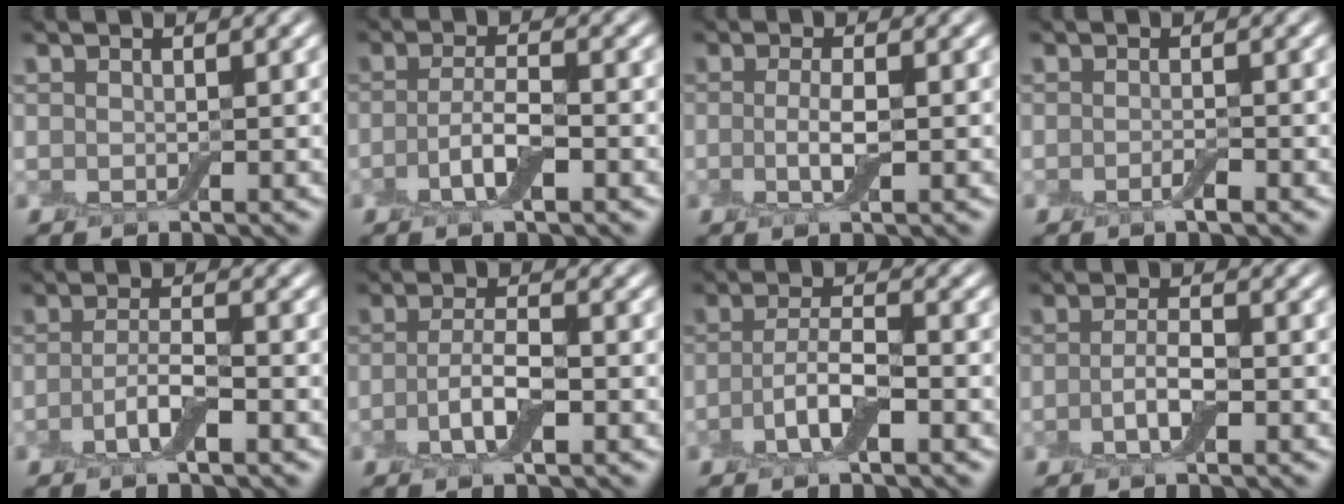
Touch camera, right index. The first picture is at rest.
{"total": 3.3, "force": [-1.1, 0.9, 2.9], "torque": [-0.061, 0.002, -0.027]}
{"total": 2.6, "force": [-0.3, 0.6, 2.5], "torque": [-0.052, -0.006, -0.009]}
{"total": 1.2, "force": [-0.6, 0.2, 1.1], "torque": [-0.019, -0.004, -0.012]}
{"total": 3.0, "force": [-1.2, 0.8, 2.6], "torque": [-0.054, 0.004, -0.030]}
{"total": 3.4, "force": [-1.0, 1.0, 3.1], "torque": [-0.064, -0.001, -0.024]}
{"total": 3.8, "force": [-1.4, 1.1, 3.3], "torque": [-0.067, 0.004, -0.033]}
{"total": 2.5, "force": [-0.8, 0.7, 2.2], "torque": [-0.045, 0.003, -0.021]}